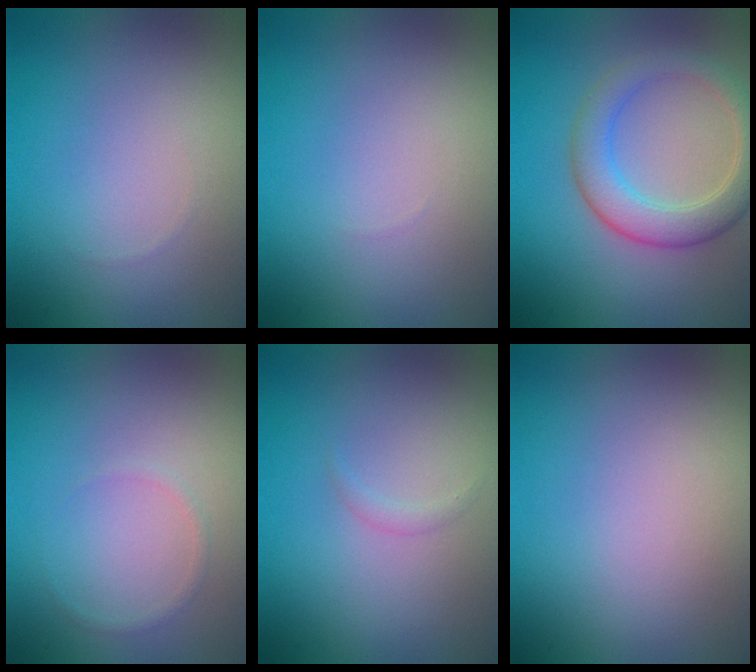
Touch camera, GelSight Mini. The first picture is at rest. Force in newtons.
{"total": 0.0}
{"total": 4.4, "press": 4.4, "slide": 0.3}
{"total": 0.7, "press": 0.7, "slide": 0.0}
{"total": 0.6, "press": 0.6, "slide": 0.0}
{"total": 0.0}